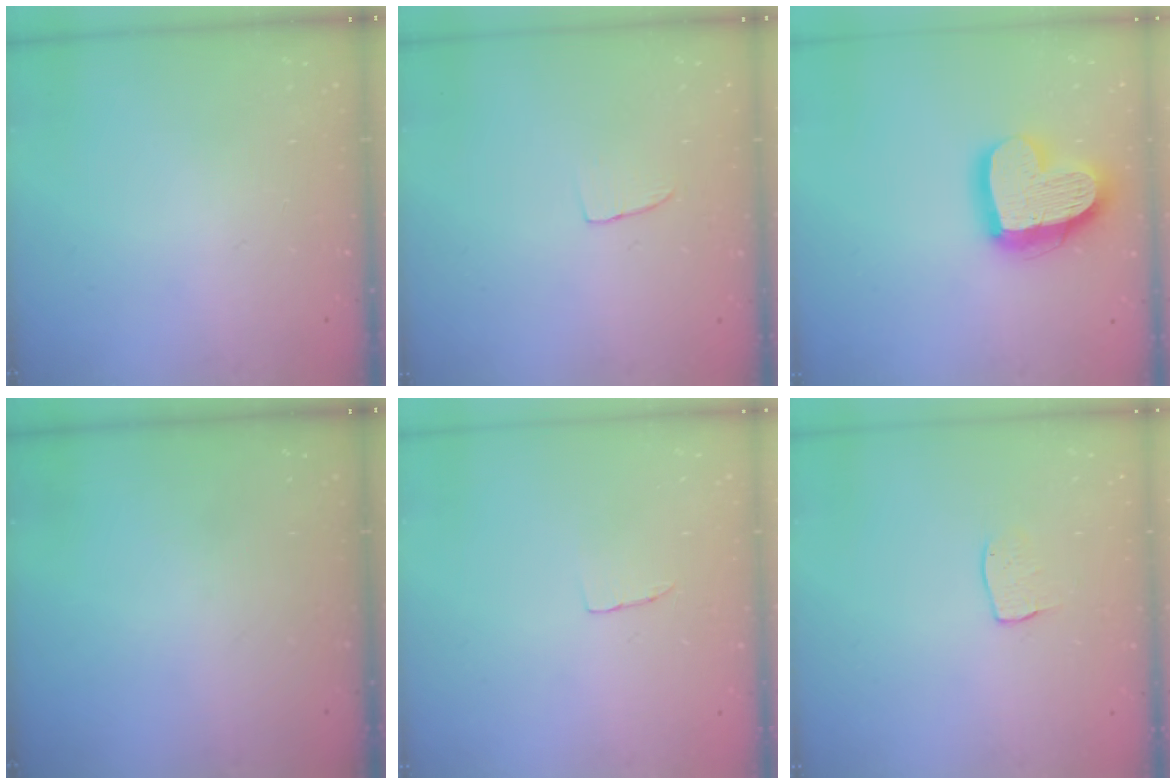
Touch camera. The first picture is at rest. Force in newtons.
{"total": 3.3, "press": 3.3, "slide": 0.2}
{"total": 19.3, "press": 19.3, "slide": 1.6}
{"total": 0.0}
{"total": 3.1, "press": 3.1, "slide": 0.1}
{"total": 5.0, "press": 5.0, "slide": 0.3}